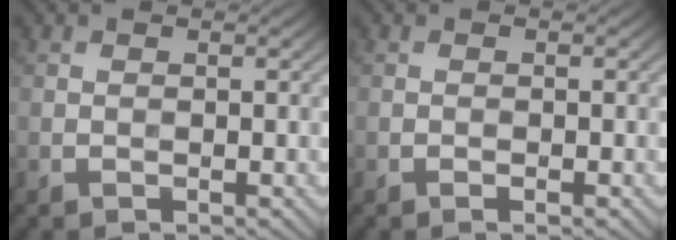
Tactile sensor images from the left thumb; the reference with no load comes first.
{"total": 0.7, "force": [-0.4, 0.1, 0.5], "torque": [-0.009, -0.001, -0.007]}